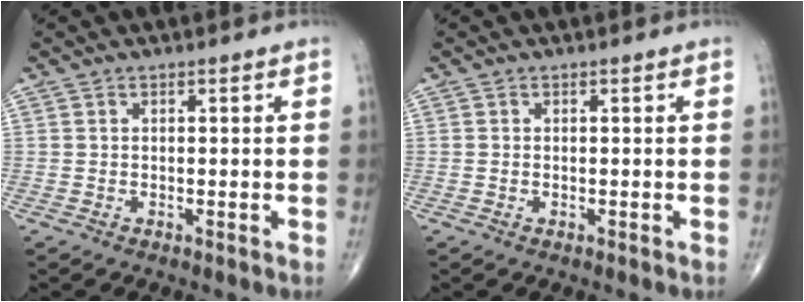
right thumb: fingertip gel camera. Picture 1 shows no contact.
{"total": 0.0}